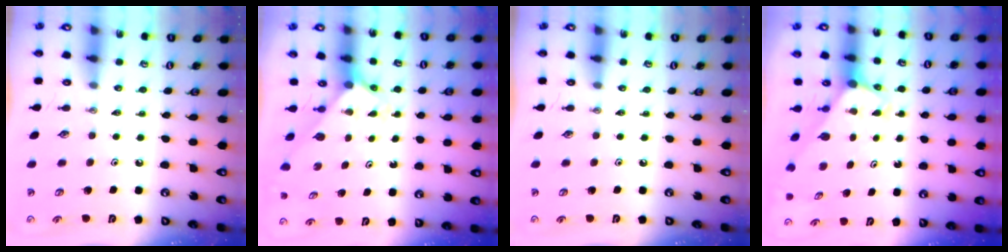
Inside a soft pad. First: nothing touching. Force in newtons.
{"total": 2.0, "press": 2.0, "slide": 0.2}
{"total": 0.0}
{"total": 2.9, "press": 2.9, "slide": 0.1}